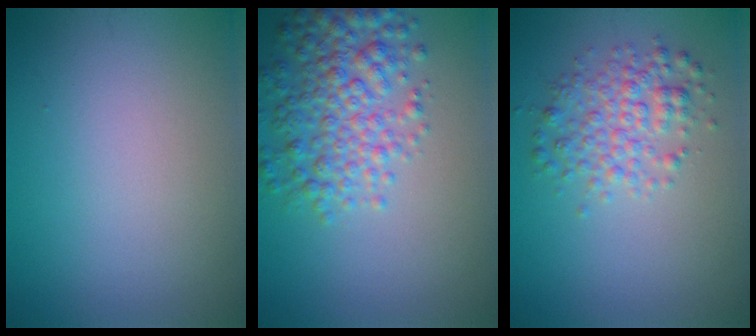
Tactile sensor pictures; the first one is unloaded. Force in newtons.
{"total": 5.5, "press": 5.5, "slide": 0.2}
{"total": 3.4, "press": 3.4, "slide": 0.1}